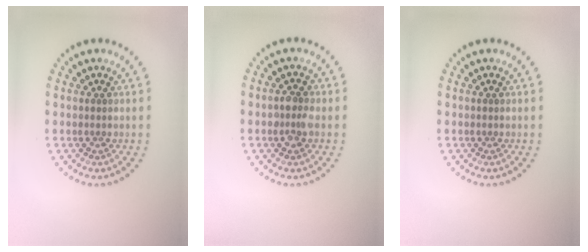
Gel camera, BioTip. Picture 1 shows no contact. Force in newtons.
{"total": 1.8, "press": 1.7, "slide": 0.2}
{"total": 0.0}